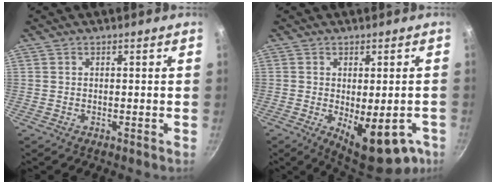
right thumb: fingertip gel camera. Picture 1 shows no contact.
{"total": 14.0, "force": [-4.9, 6.0, 11.7], "torque": [-0.124, -0.010, -0.048]}